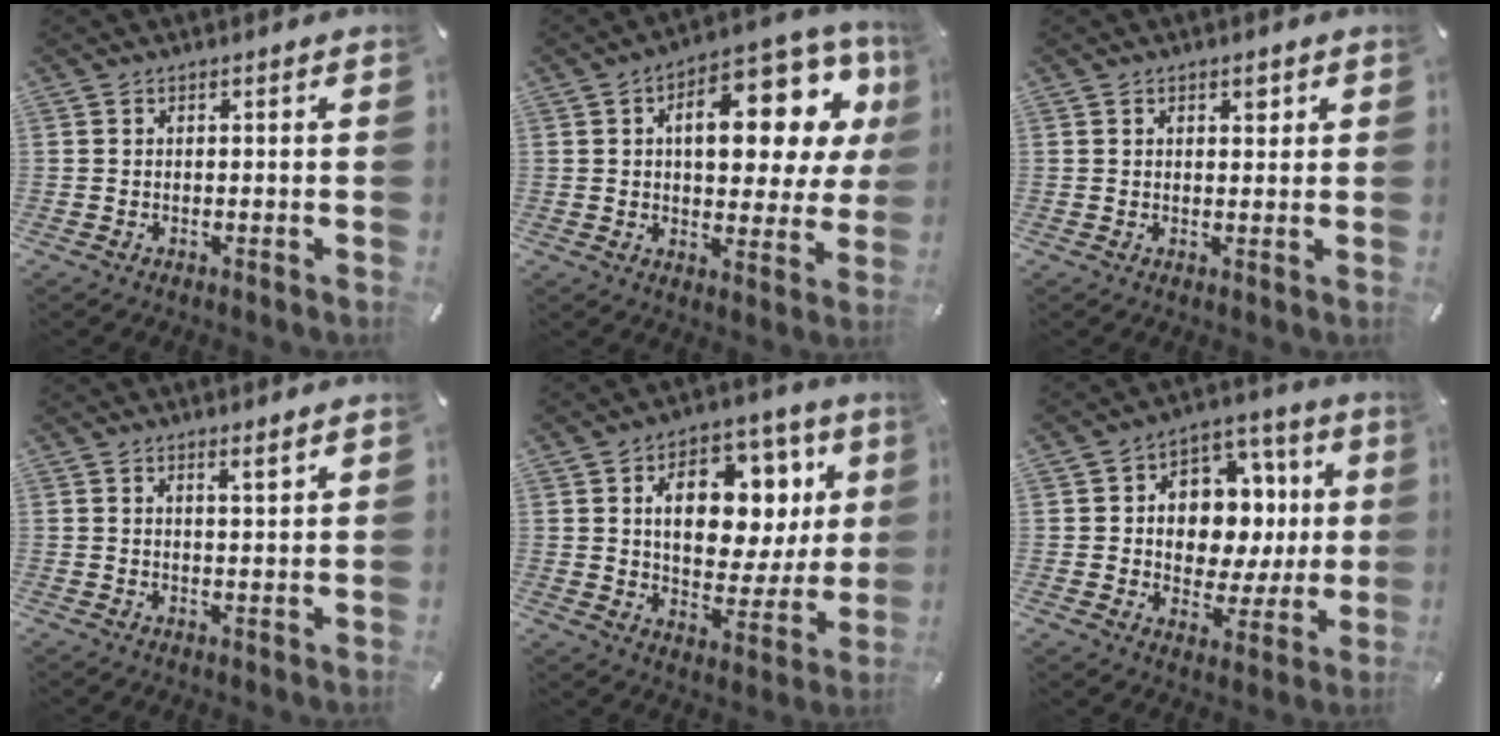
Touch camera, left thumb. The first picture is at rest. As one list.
[{"total": 18.2, "force": [6.4, 9.4, 14.2], "torque": [-0.186, -0.044, 0.099]}, {"total": 2.3, "force": [1.2, 1.4, 1.5], "torque": [-0.008, -0.006, 0.015]}, {"total": 2.5, "force": [2.0, 0.0, 1.5], "torque": [-0.032, -0.007, 0.035]}, {"total": 16.5, "force": [5.8, 11.3, 10.6], "torque": [-0.146, -0.022, 0.100]}, {"total": 12.0, "force": [1.9, 10.4, 5.8], "torque": [-0.070, -0.022, 0.042]}]